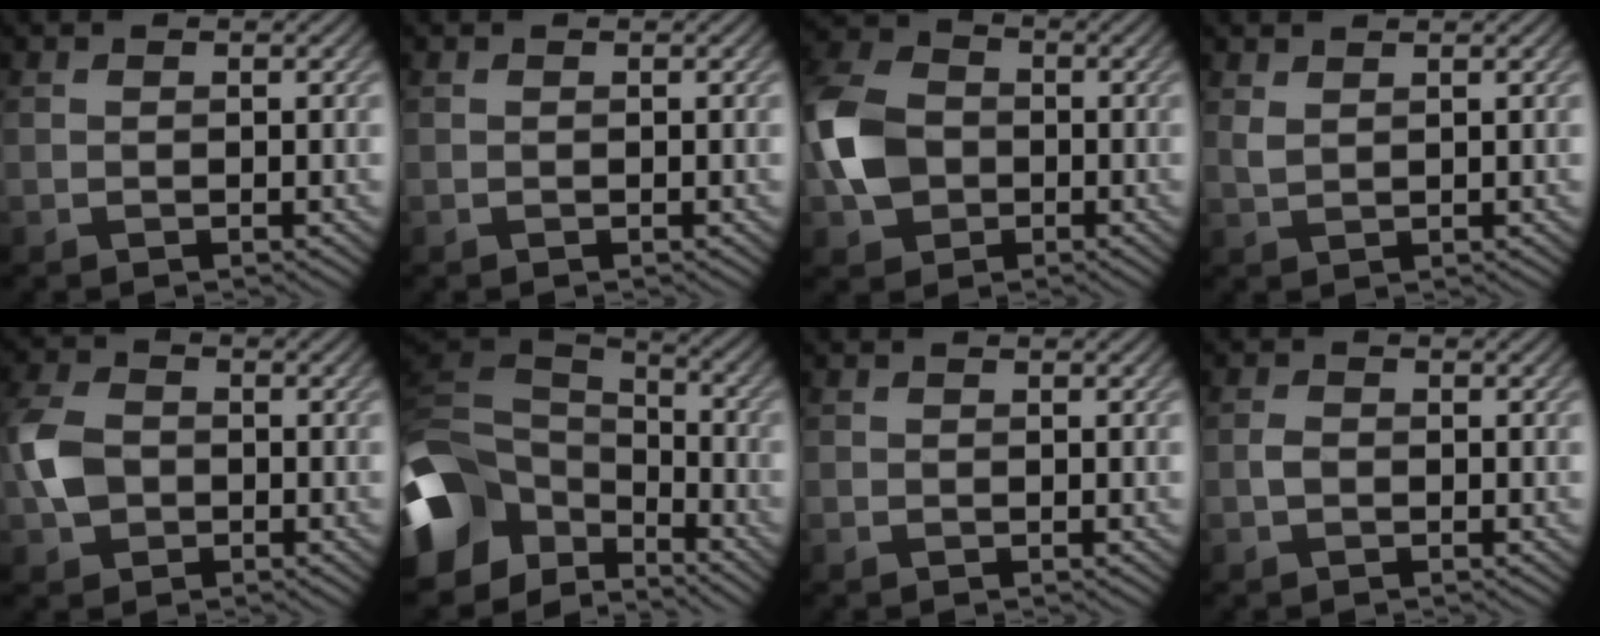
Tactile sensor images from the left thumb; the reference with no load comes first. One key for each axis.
{"total": 0.0}
{"total": 8.3, "fx": -1.4, "fy": 6.7, "fz": 4.8, "tx": -0.123, "ty": 0.001, "tz": -0.044}
{"total": 1.3, "fx": 1.1, "fy": 0.3, "fz": 0.6, "tx": -0.023, "ty": 0.001, "tz": 0.025}
{"total": 5.1, "fx": -1.0, "fy": 4.0, "fz": 3.0, "tx": -0.080, "ty": 0.000, "tz": -0.029}
{"total": 14.2, "fx": -6.5, "fy": 9.9, "fz": 7.9, "tx": -0.229, "ty": -0.022, "tz": -0.119}
{"total": 0.0}
{"total": 1.1, "fx": -0.4, "fy": 0.8, "fz": 0.6, "tx": -0.013, "ty": 0.003, "tz": -0.012}